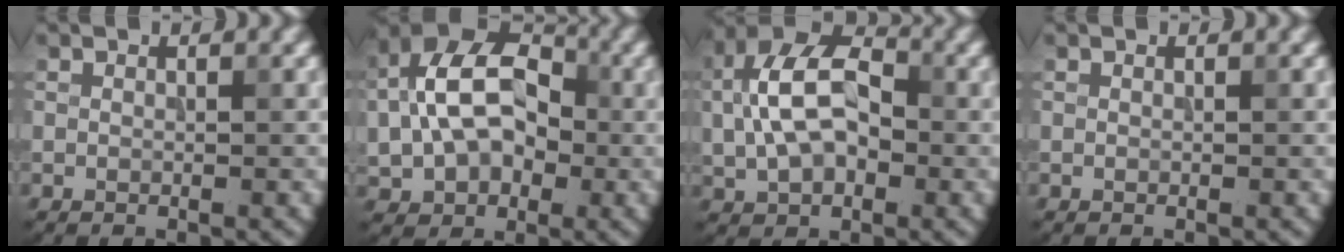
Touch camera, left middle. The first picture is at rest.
{"total": 10.9, "force": [0.8, 7.6, 7.8], "torque": [-0.151, 0.017, 0.005]}
{"total": 9.1, "force": [0.6, 5.7, 7.1], "torque": [-0.143, 0.018, 0.000]}
{"total": 0.0}